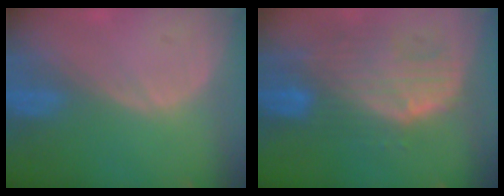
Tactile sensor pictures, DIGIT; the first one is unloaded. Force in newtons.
{"total": 10.2, "press": 8.9, "slide": 5.1}